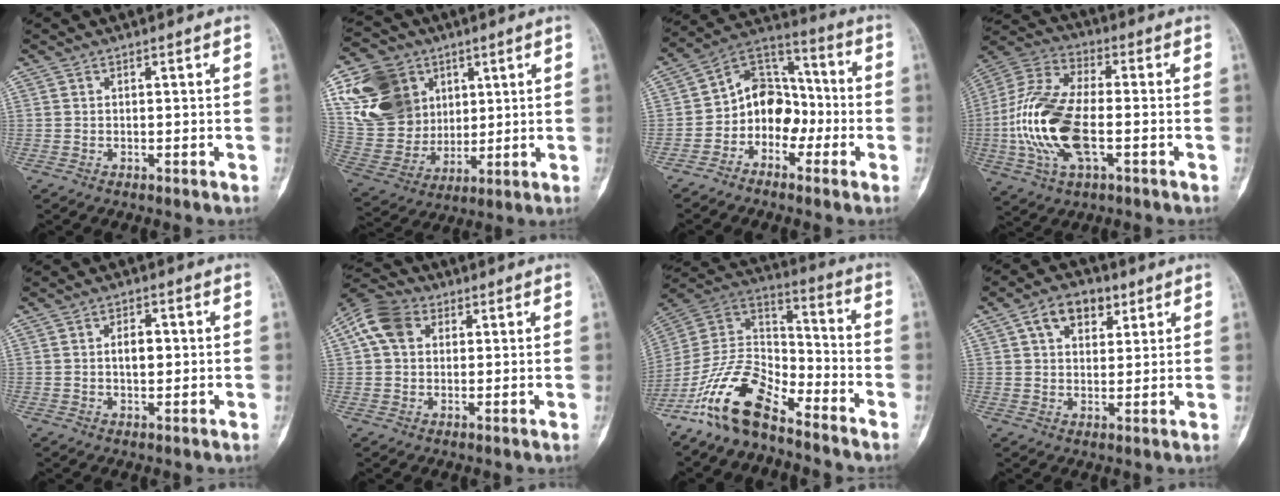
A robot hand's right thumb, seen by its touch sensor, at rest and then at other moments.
{"total": 19.9, "force": [7.1, 15.9, 9.6], "torque": [-0.169, 0.001, 0.147]}
{"total": 11.2, "force": [-3.3, 8.7, 6.1], "torque": [-0.055, 0.061, -0.073]}
{"total": 19.1, "force": [-3.4, 8.9, 16.5], "torque": [-0.357, 0.021, -0.062]}
{"total": 3.8, "force": [0.3, 2.2, 3.0], "torque": [-0.039, 0.005, 0.006]}
{"total": 7.6, "force": [2.6, 5.3, 4.8], "torque": [-0.093, 0.015, 0.040]}
{"total": 15.7, "force": [-11.1, 6.6, 8.8], "torque": [-0.149, 0.086, -0.218]}
{"total": 8.4, "force": [3.9, 5.3, 5.2], "torque": [-0.054, -0.002, 0.060]}